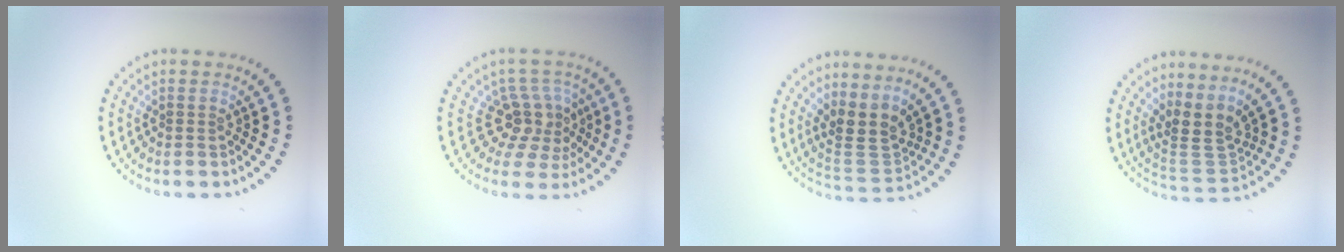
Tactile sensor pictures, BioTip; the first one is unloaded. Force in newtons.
{"total": 3.8, "press": 2.8, "slide": 2.6}
{"total": 3.5, "press": 2.6, "slide": 2.4}
{"total": 3.4, "press": 2.5, "slide": 2.4}